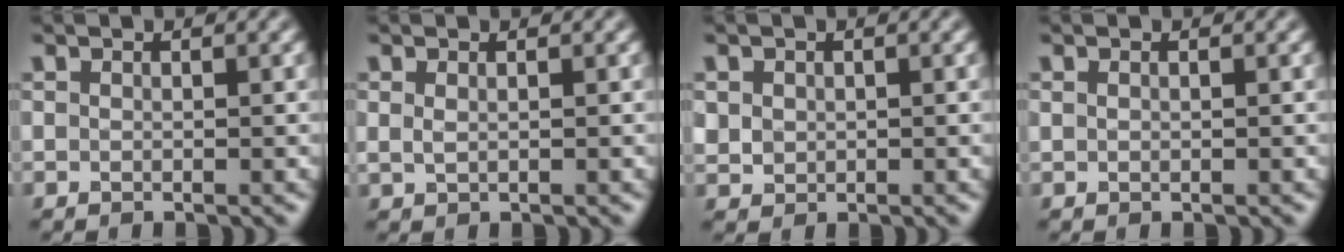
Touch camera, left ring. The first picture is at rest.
{"total": 0.8, "force": [0.3, 0.3, 0.6], "torque": [-0.016, -0.002, 0.008]}
{"total": 1.4, "force": [0.3, 1.3, 0.4], "torque": [-0.007, -0.005, 0.009]}
{"total": 0.5, "force": [0.2, 0.2, 0.4], "torque": [-0.009, -0.001, 0.004]}